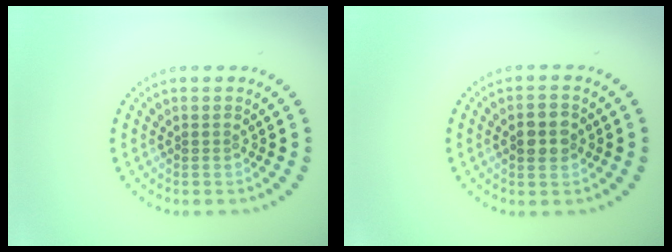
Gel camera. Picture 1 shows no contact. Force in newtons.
{"total": 2.9, "press": 2.9, "slide": 0.1}